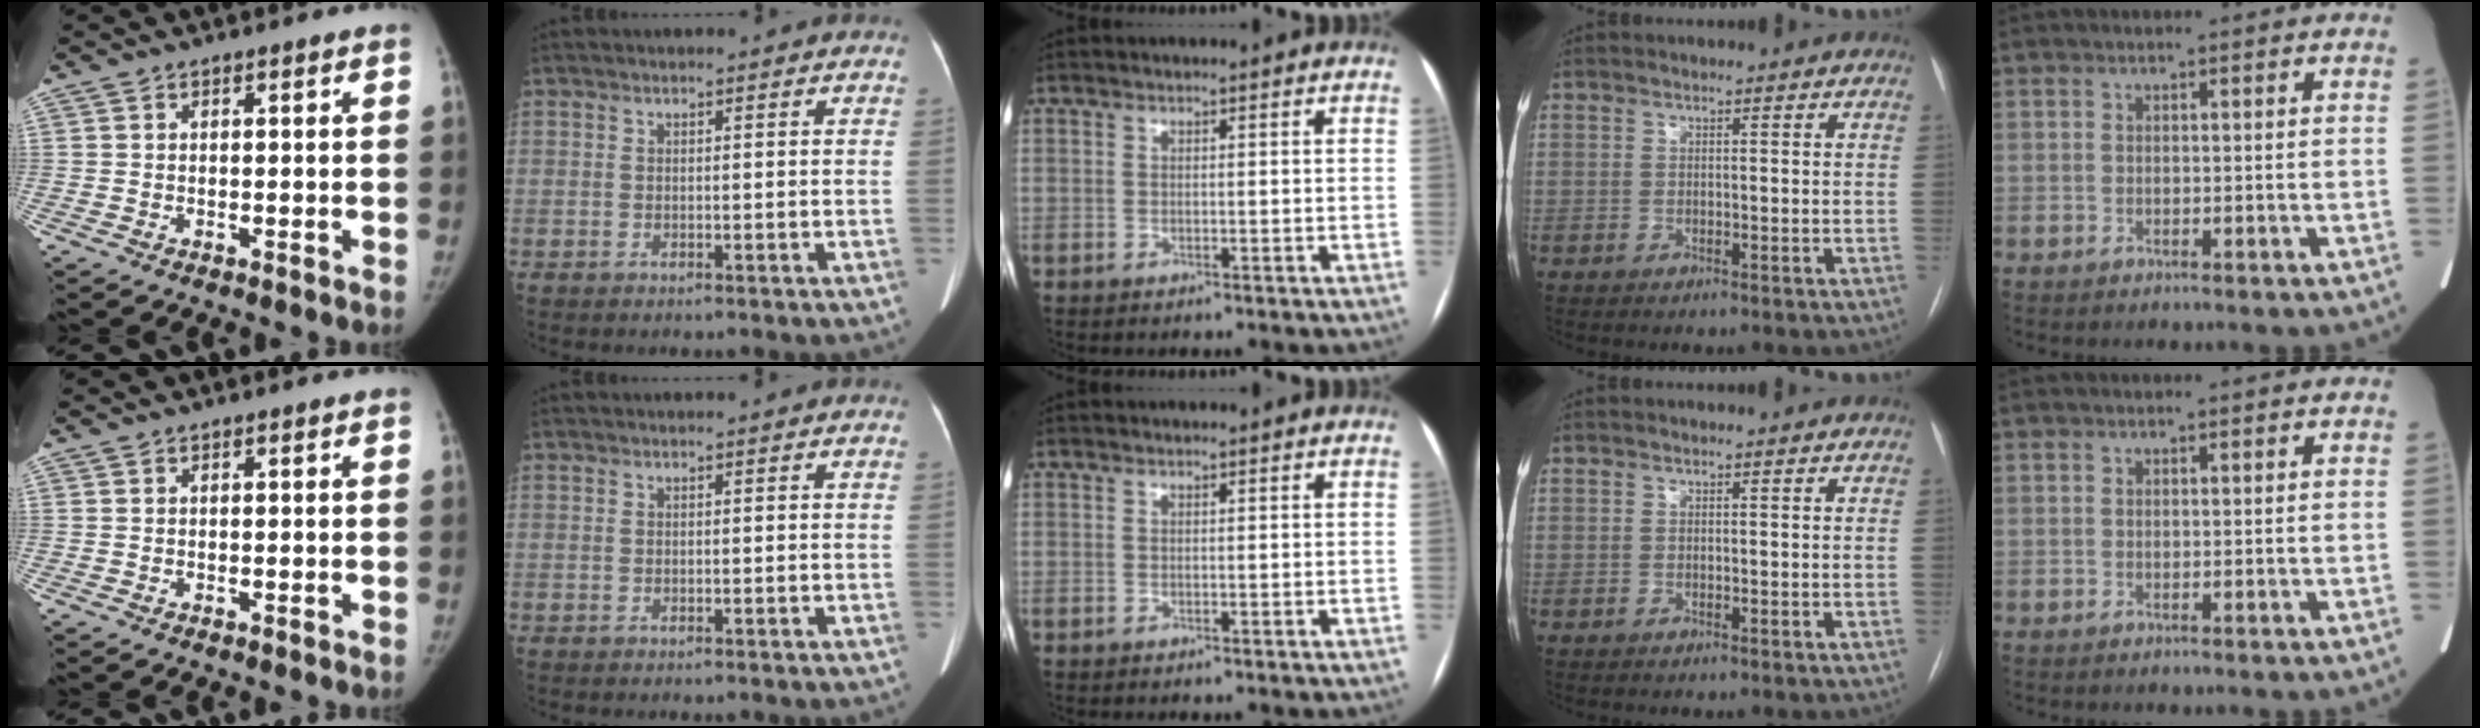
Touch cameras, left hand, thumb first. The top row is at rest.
{}